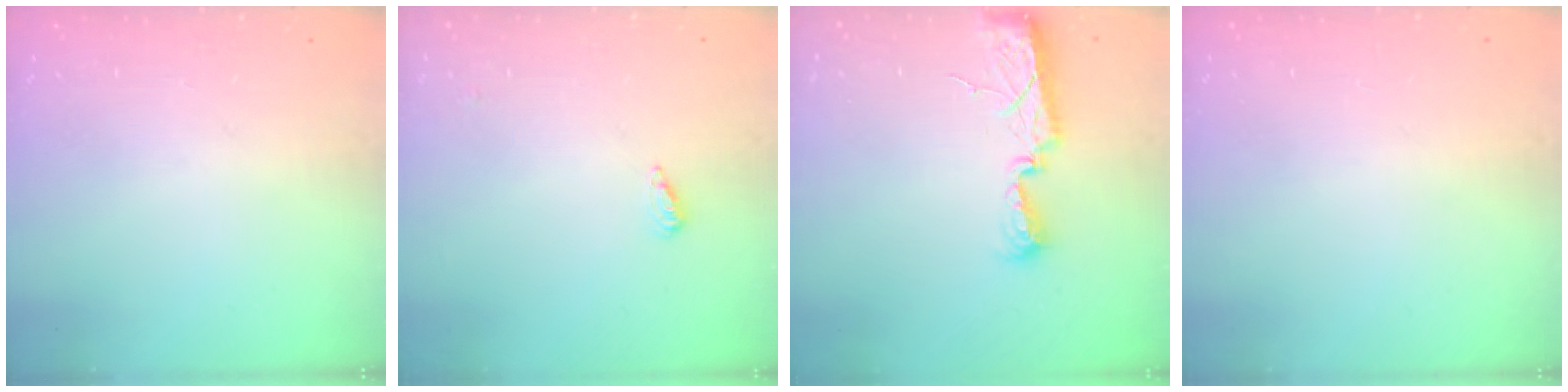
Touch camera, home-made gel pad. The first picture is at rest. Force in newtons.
{"total": 2.2, "press": 2.2, "slide": 0.5}
{"total": 10.7, "press": 9.0, "slide": 5.8}
{"total": 0.8, "press": 0.8, "slide": 0.1}